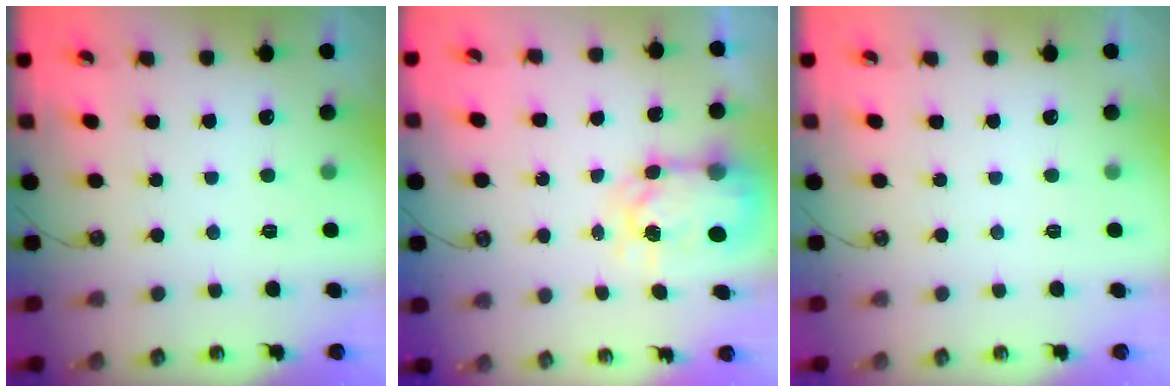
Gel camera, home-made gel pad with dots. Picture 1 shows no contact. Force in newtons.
{"total": 7.1, "press": 7.1, "slide": 0.7}
{"total": 0.0}